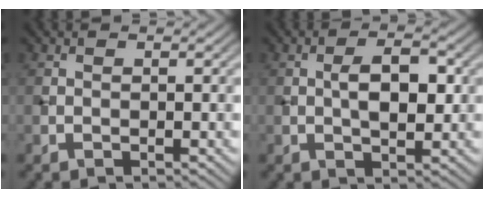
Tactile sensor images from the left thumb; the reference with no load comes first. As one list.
[{"total": 4.6, "force": [0.4, 2.1, 4.0], "torque": [-0.072, 0.001, 0.006]}]